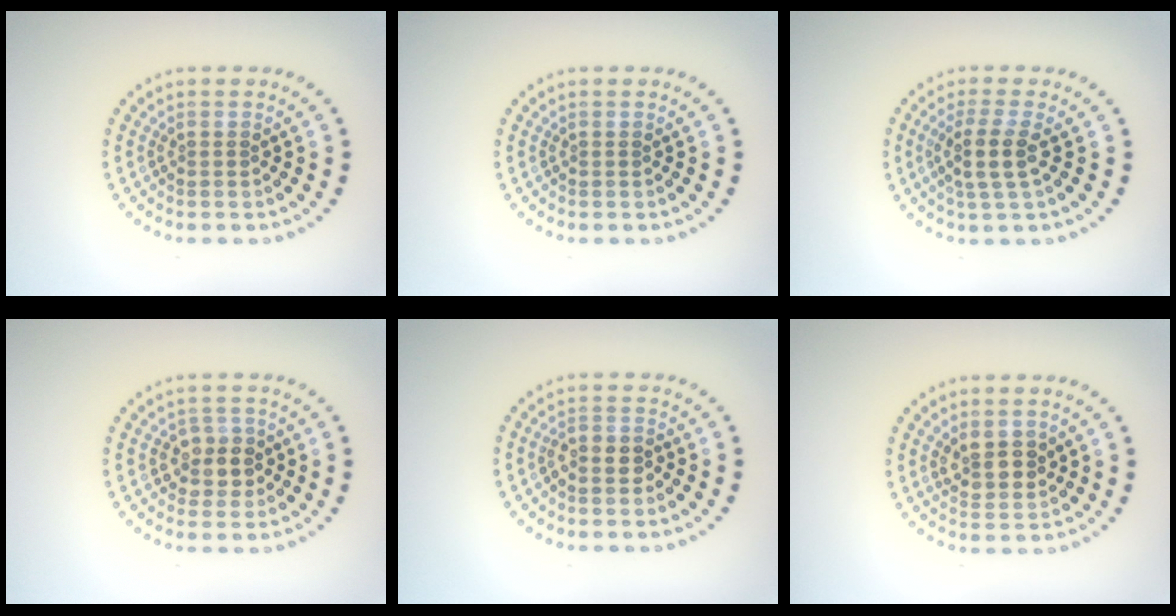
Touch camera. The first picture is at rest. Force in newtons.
{"total": 0.0}
{"total": 2.8, "press": 2.3, "slide": 1.6}
{"total": 2.6, "press": 2.4, "slide": 1.1}
{"total": 2.1, "press": 1.9, "slide": 0.9}
{"total": 2.8, "press": 2.6, "slide": 1.1}